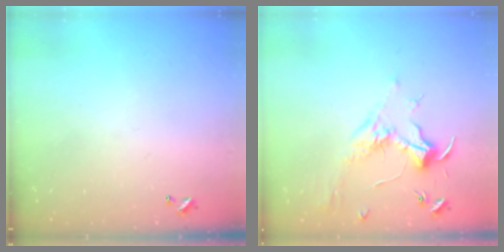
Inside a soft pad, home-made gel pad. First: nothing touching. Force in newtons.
{"total": 1.9, "press": 1.7, "slide": 0.7}